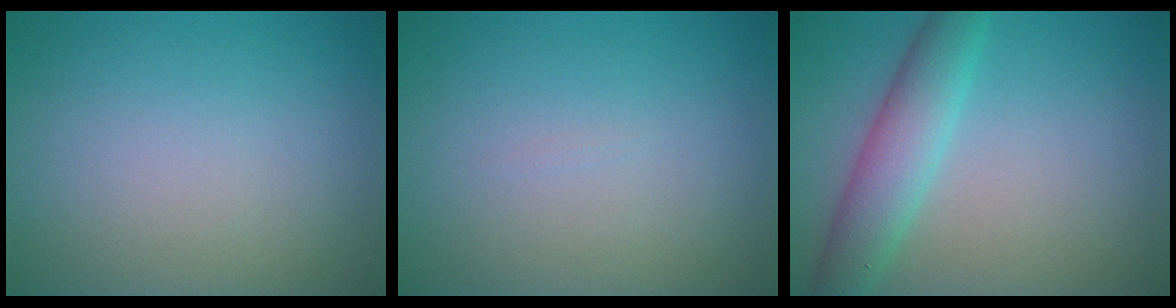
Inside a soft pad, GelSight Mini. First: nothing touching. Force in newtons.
{"total": 0.0}
{"total": 4.0, "press": 4.0, "slide": 0.2}